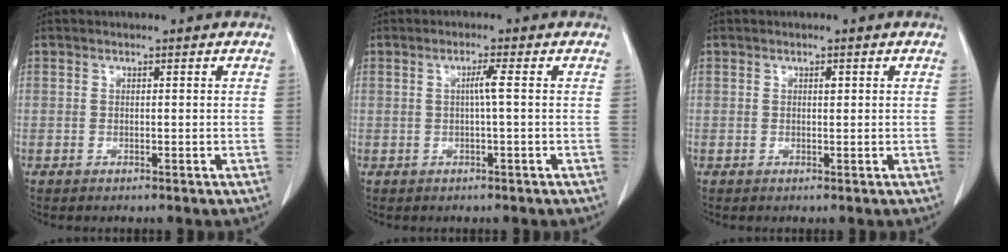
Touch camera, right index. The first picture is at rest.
{"total": 2.0, "force": [0.0, -0.5, 1.9], "torque": [-0.034, 0.002, 0.000]}
{"total": 0.6, "force": [0.2, 0.3, 0.5], "torque": [-0.010, -0.001, 0.003]}